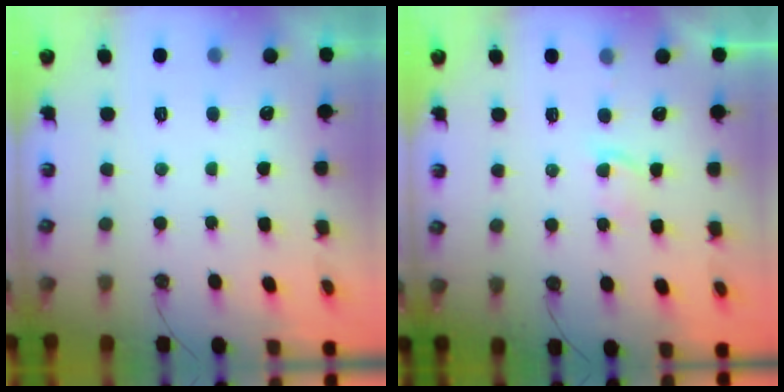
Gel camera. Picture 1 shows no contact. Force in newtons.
{"total": 2.0, "press": 2.0, "slide": 0.4}